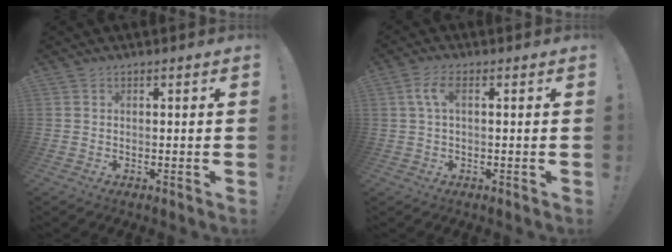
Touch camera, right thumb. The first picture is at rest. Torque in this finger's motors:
{"motor_torque": [0.04, 0.06, 0.48, -0.18, 0.20]}